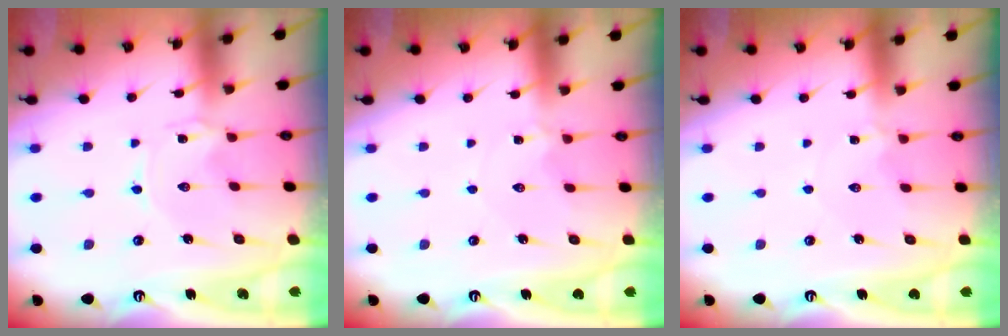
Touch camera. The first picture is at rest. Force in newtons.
{"total": 1.5, "press": 1.5, "slide": 0.3}
{"total": 1.5, "press": 1.5, "slide": 0.3}